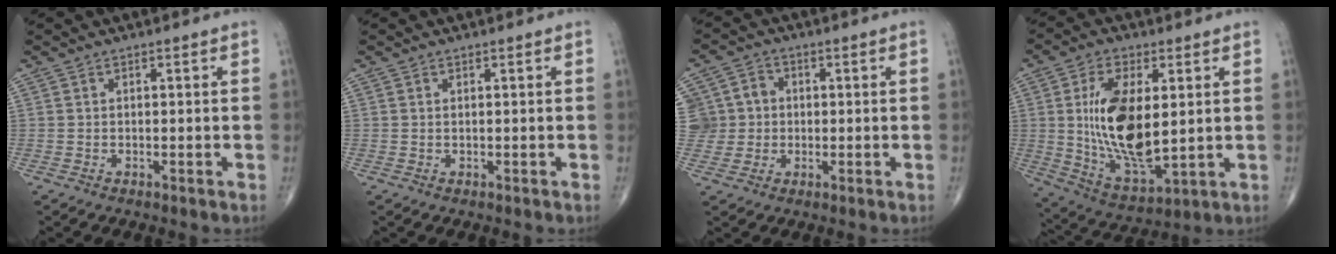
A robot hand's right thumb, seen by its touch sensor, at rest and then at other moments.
{"total": 0.0}
{"total": 8.3, "force": [0.8, 8.1, 1.8], "torque": [-0.010, 0.023, 0.016]}
{"total": 17.6, "force": [2.0, 8.4, 15.3], "torque": [-0.276, -0.020, 0.049]}